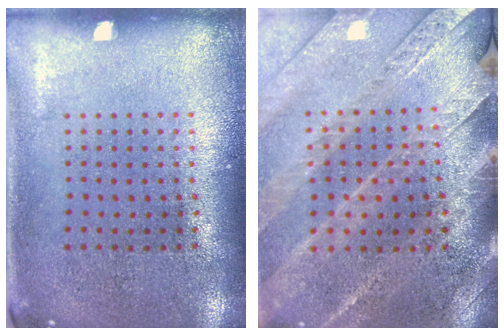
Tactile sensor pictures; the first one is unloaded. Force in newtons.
{"total": 2.9, "press": 2.8, "slide": 0.4}